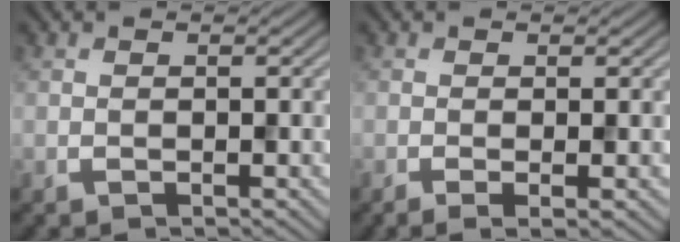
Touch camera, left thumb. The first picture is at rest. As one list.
[{"total": 1.9, "force": [-0.4, 0.4, 1.8], "torque": [-0.027, -0.005, -0.008]}]